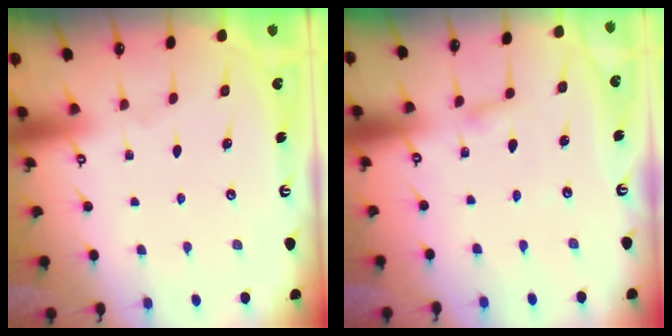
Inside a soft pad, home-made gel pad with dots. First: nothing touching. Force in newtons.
{"total": 2.7, "press": 2.7, "slide": 0.2}